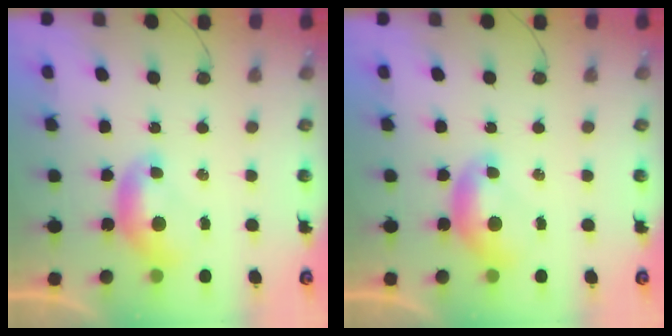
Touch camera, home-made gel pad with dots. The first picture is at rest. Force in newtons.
{"total": 0.0}